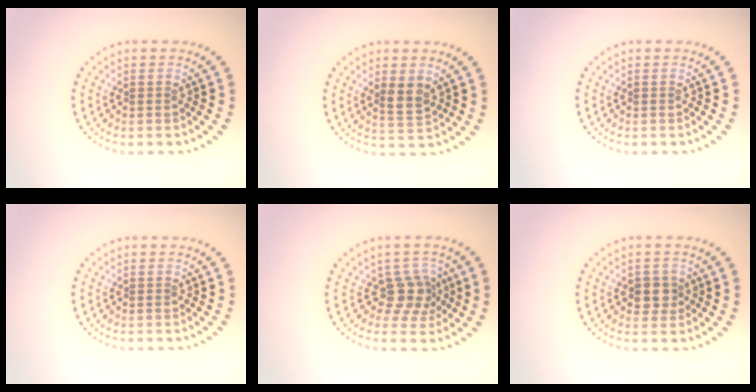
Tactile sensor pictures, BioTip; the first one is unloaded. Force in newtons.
{"total": 2.1, "press": 2.0, "slide": 0.9}
{"total": 0.0}
{"total": 0.0}
{"total": 3.0, "press": 2.3, "slide": 1.9}
{"total": 2.0, "press": 1.9, "slide": 0.7}